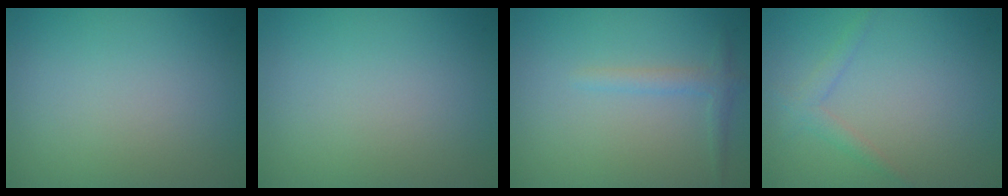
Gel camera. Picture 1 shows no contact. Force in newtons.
{"total": 0.0}
{"total": 1.5, "press": 1.5, "slide": 0.2}
{"total": 1.4, "press": 1.4, "slide": 0.1}